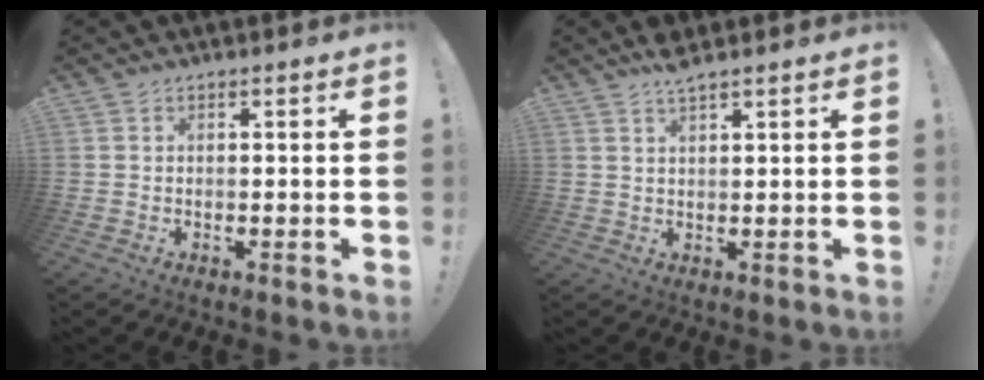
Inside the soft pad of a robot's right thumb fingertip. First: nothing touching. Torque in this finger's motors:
{"motor_torque": [0.36, 0.23, 0.28, -0.32, 0.19]}